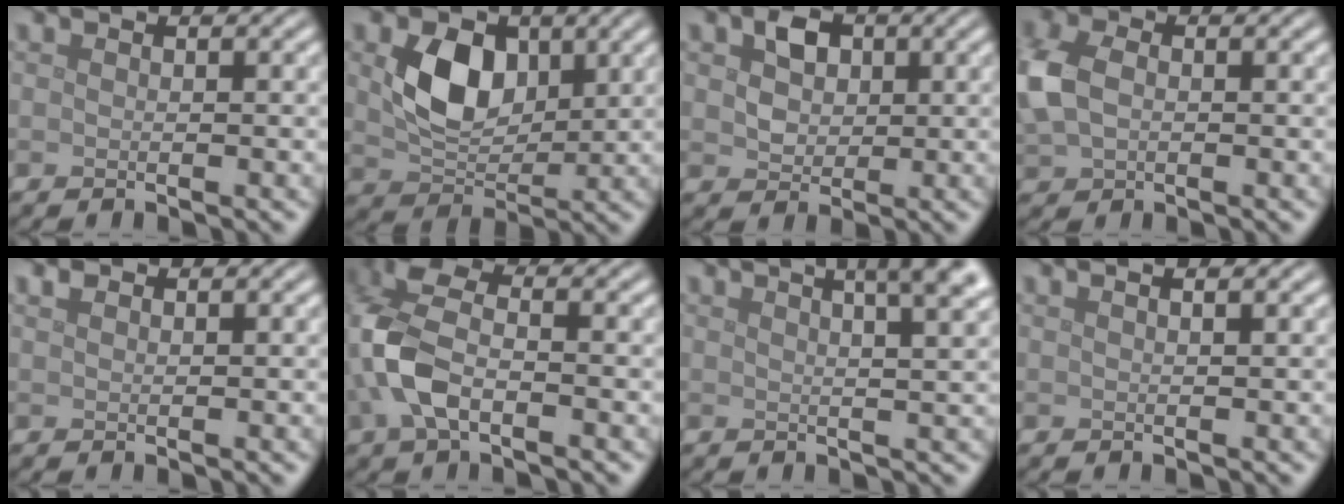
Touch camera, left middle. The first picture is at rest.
{"total": 5.9, "force": [1.5, 4.1, 3.9], "torque": [-0.083, -0.007, 0.030]}
{"total": 3.0, "force": [0.9, 2.3, 1.7], "torque": [-0.033, 0.003, 0.010]}
{"total": 4.8, "force": [0.2, 3.5, 3.3], "torque": [-0.097, 0.002, 0.001]}
{"total": 0.7, "force": [0.6, 0.3, 0.3], "torque": [-0.007, 0.004, 0.012]}
{"total": 6.8, "force": [-1.6, 3.7, 5.5], "torque": [-0.137, 0.010, -0.046]}
{"total": 9.8, "force": [5.2, 4.2, 7.1], "torque": [-0.023, 0.058, 0.027]}
{"total": 2.9, "force": [1.7, 1.3, 2.0], "torque": [-0.004, 0.011, -0.007]}